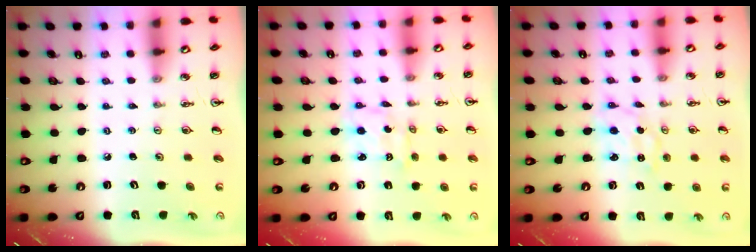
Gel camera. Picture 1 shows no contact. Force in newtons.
{"total": 1.7, "press": 1.7, "slide": 0.0}
{"total": 1.4, "press": 1.4, "slide": 0.0}